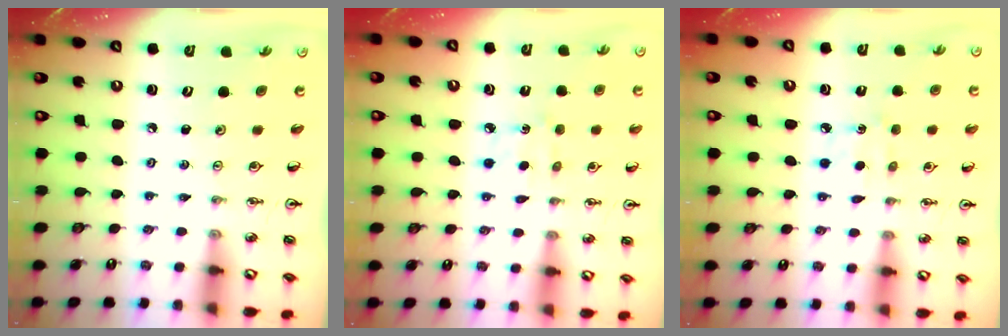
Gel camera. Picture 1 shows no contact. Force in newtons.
{"total": 5.6, "press": 5.5, "slide": 0.6}
{"total": 5.6, "press": 5.5, "slide": 0.6}